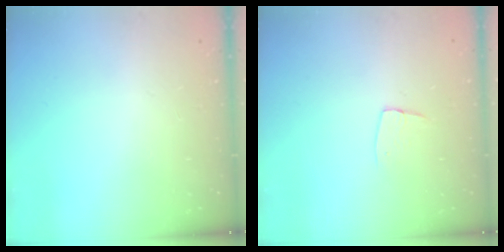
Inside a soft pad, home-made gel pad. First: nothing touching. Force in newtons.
{"total": 4.8, "press": 4.8, "slide": 0.3}